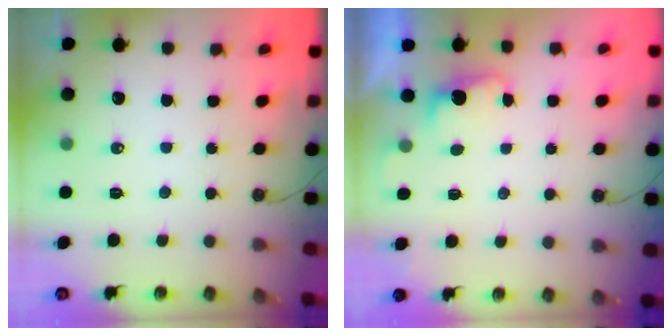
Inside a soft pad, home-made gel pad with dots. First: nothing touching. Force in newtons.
{"total": 1.9, "press": 1.6, "slide": 0.9}